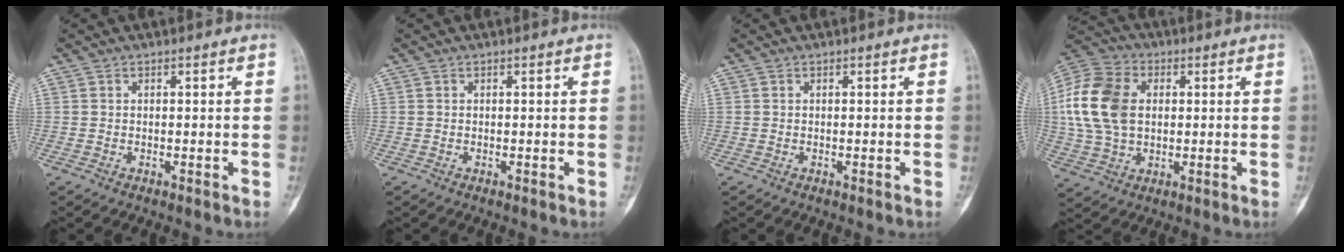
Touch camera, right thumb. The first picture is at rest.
{"total": 0.0}
{"total": 0.0}
{"total": 15.6, "force": [2.0, 11.1, 10.8], "torque": [-0.205, 0.014, 0.034]}